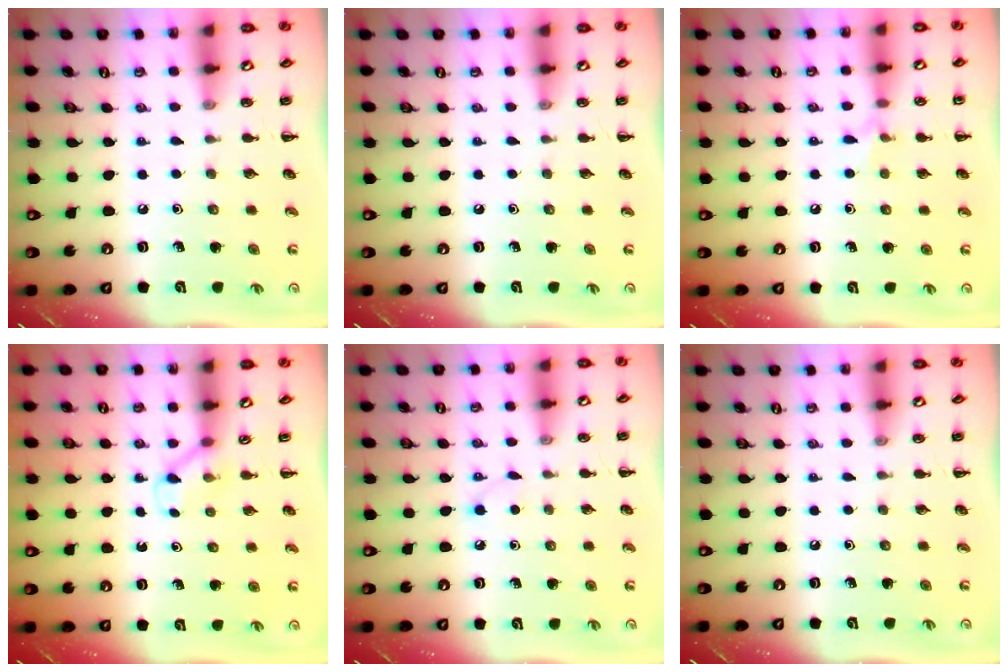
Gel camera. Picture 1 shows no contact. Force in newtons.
{"total": 0.0}
{"total": 5.4, "press": 5.1, "slide": 1.7}
{"total": 3.0, "press": 2.8, "slide": 1.1}
{"total": 2.2, "press": 2.0, "slide": 0.8}
{"total": 0.0}